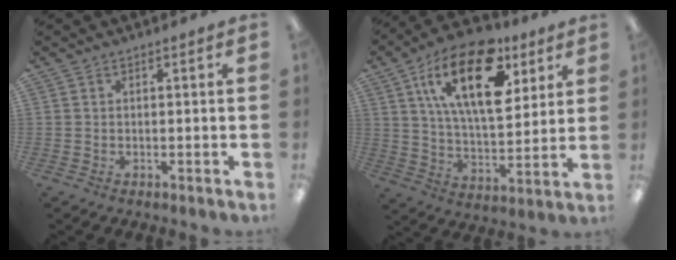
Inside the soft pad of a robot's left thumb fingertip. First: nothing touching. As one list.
[{"total": 22.6, "force": [11.1, 10.8, 16.4], "torque": [-0.282, -0.039, 0.183]}]